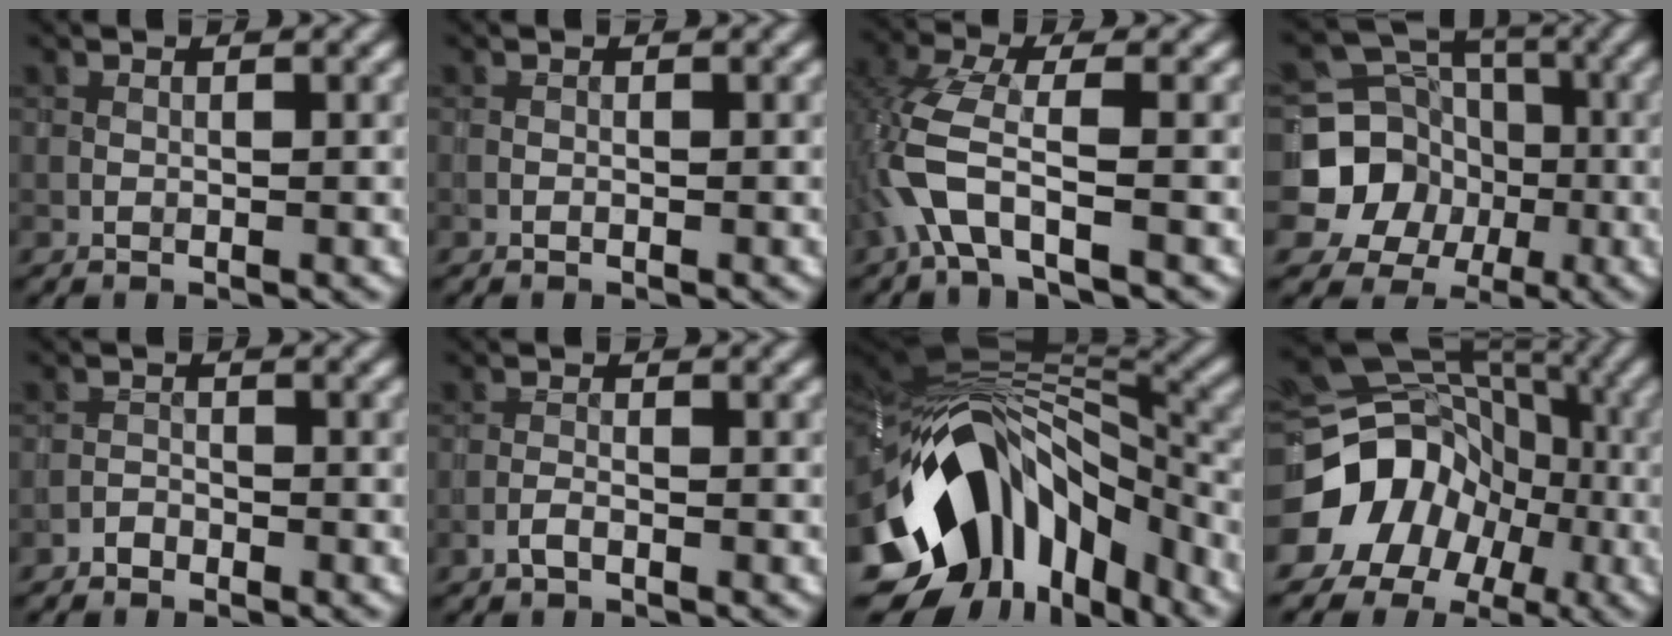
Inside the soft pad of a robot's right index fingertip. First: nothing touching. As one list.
[{"total": 0.0}, {"total": 5.3, "force": [-1.9, 1.6, 4.6], "torque": [-0.112, 0.002, -0.050]}, {"total": 9.3, "force": [-1.7, 8.7, 2.9], "torque": [-0.052, 0.001, -0.052]}, {"total": 0.8, "force": [-0.7, 0.4, 0.0], "torque": [0.005, 0.004, -0.015]}, {"total": 0.9, "force": [-0.6, 0.2, 0.6], "torque": [-0.014, 0.003, -0.015]}, {"total": 15.0, "force": [-6.5, 9.2, 9.9], "torque": [-0.188, 0.003, -0.096]}, {"total": 12.7, "force": [-4.3, 11.1, 4.4], "torque": [-0.078, -0.017, -0.097]}]